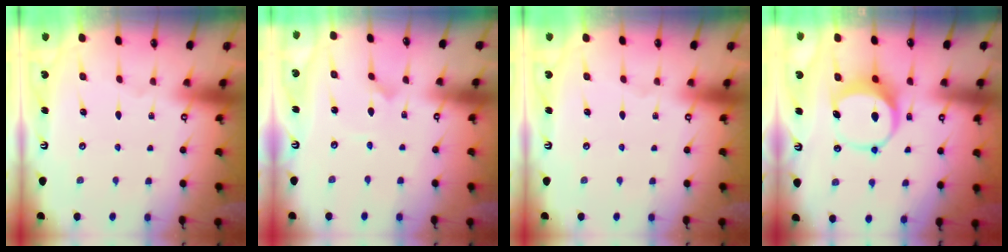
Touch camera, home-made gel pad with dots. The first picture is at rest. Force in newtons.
{"total": 1.9, "press": 1.9, "slide": 0.2}
{"total": 0.0}
{"total": 8.8, "press": 8.6, "slide": 1.3}